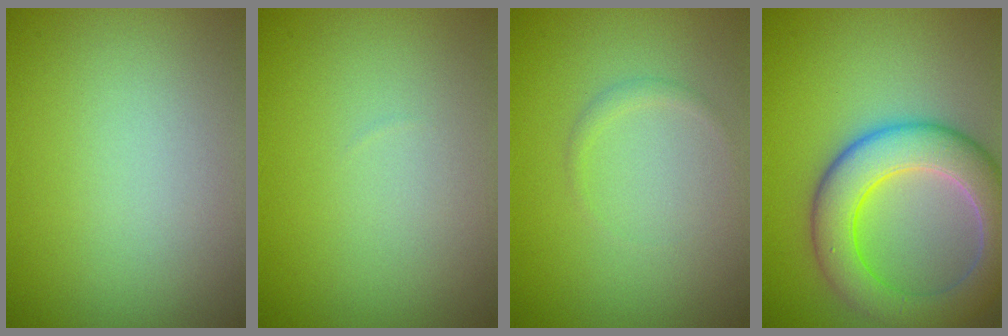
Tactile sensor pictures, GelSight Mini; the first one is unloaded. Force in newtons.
{"total": 0.0}
{"total": 0.7, "press": 0.7, "slide": 0.0}
{"total": 7.7, "press": 7.7, "slide": 0.5}